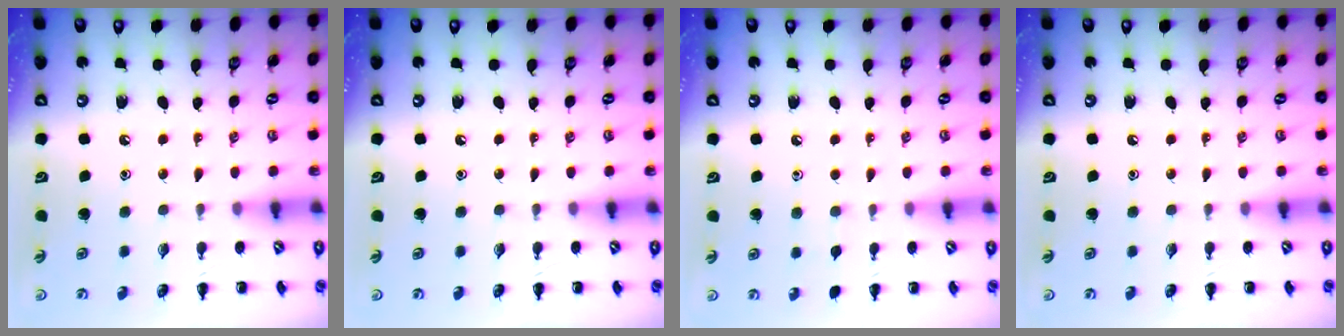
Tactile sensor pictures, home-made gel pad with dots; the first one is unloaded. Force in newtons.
{"total": 0.0}
{"total": 3.2, "press": 2.9, "slide": 1.4}
{"total": 0.0}